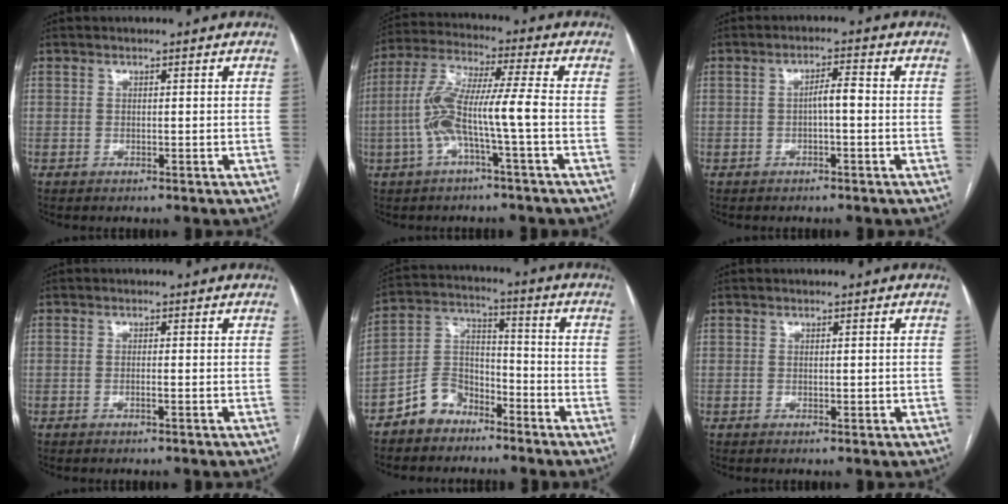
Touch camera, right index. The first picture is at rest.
{"total": 10.1, "force": [-2.4, 0.1, 9.8], "torque": [-0.209, 0.025, -0.051]}
{"total": 2.8, "force": [-0.4, 0.6, 2.7], "torque": [-0.043, 0.007, -0.007]}
{"total": 0.8, "force": [-0.3, 0.0, 0.7], "torque": [-0.014, 0.001, -0.004]}
{"total": 7.9, "force": [-5.7, 4.9, 2.4], "torque": [-0.050, 0.021, -0.108]}
{"total": 0.8, "force": [0.0, 0.6, 0.6], "torque": [-0.008, 0.002, 0.003]}